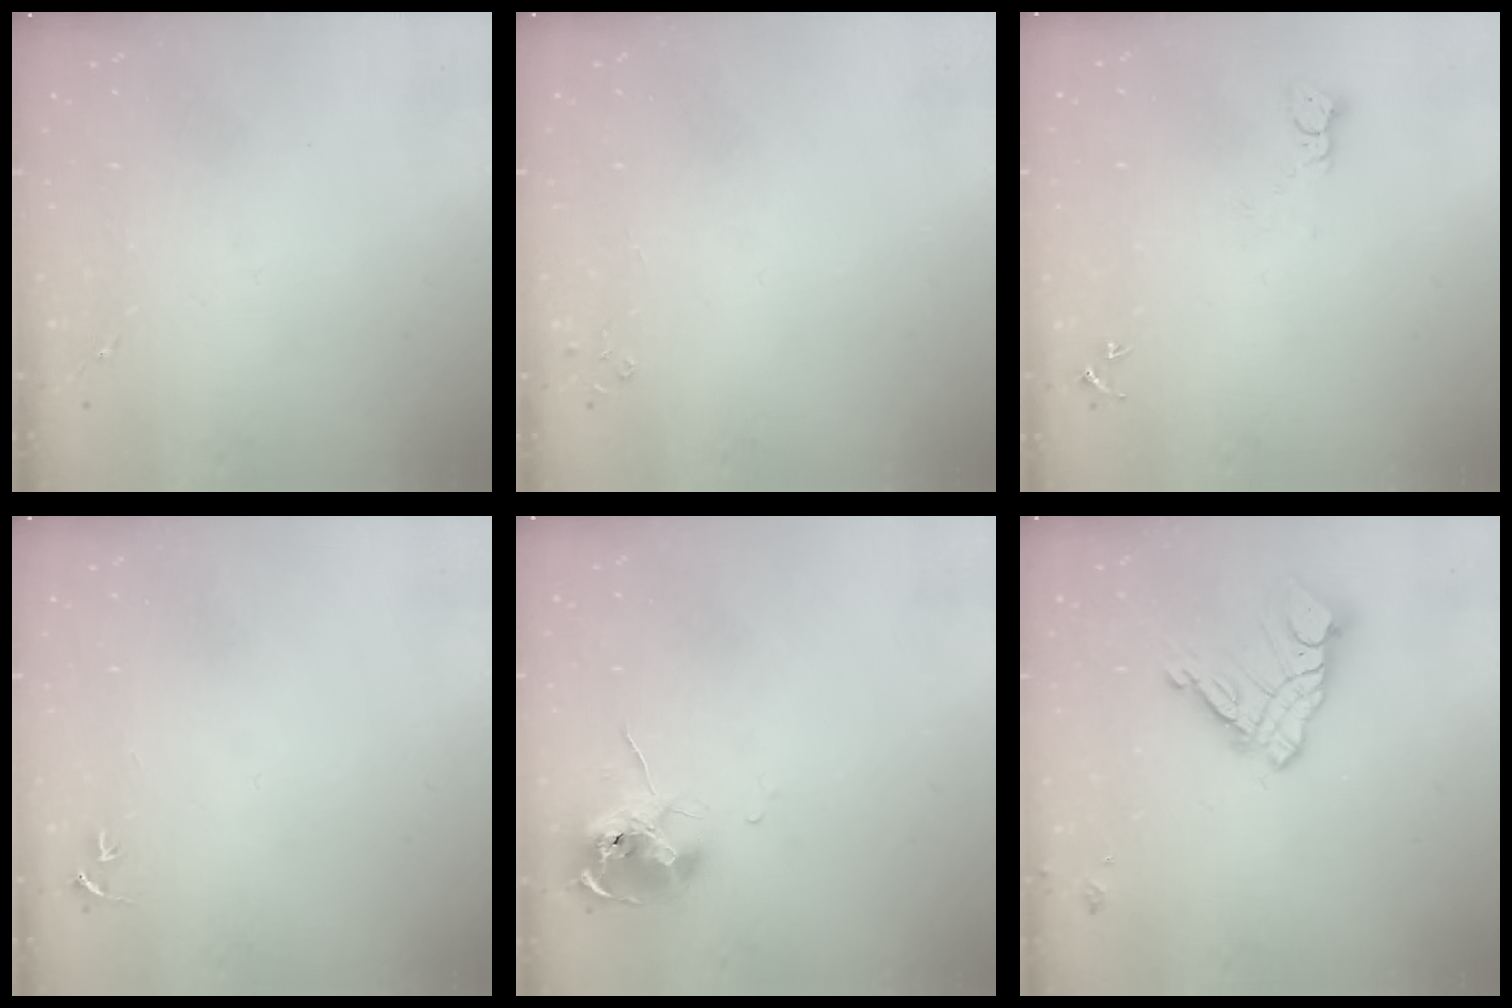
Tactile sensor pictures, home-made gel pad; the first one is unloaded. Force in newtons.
{"total": 2.7, "press": 2.7, "slide": 0.3}
{"total": 3.3, "press": 3.3, "slide": 0.1}
{"total": 3.1, "press": 3.1, "slide": 0.3}
{"total": 10.3, "press": 10.3, "slide": 0.9}
{"total": 12.6, "press": 12.5, "slide": 1.1}